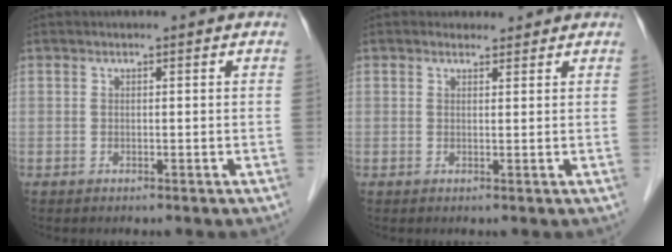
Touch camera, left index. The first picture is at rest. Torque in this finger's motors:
{"motor_torque": [0.50, -0.37, -0.02, -0.01]}